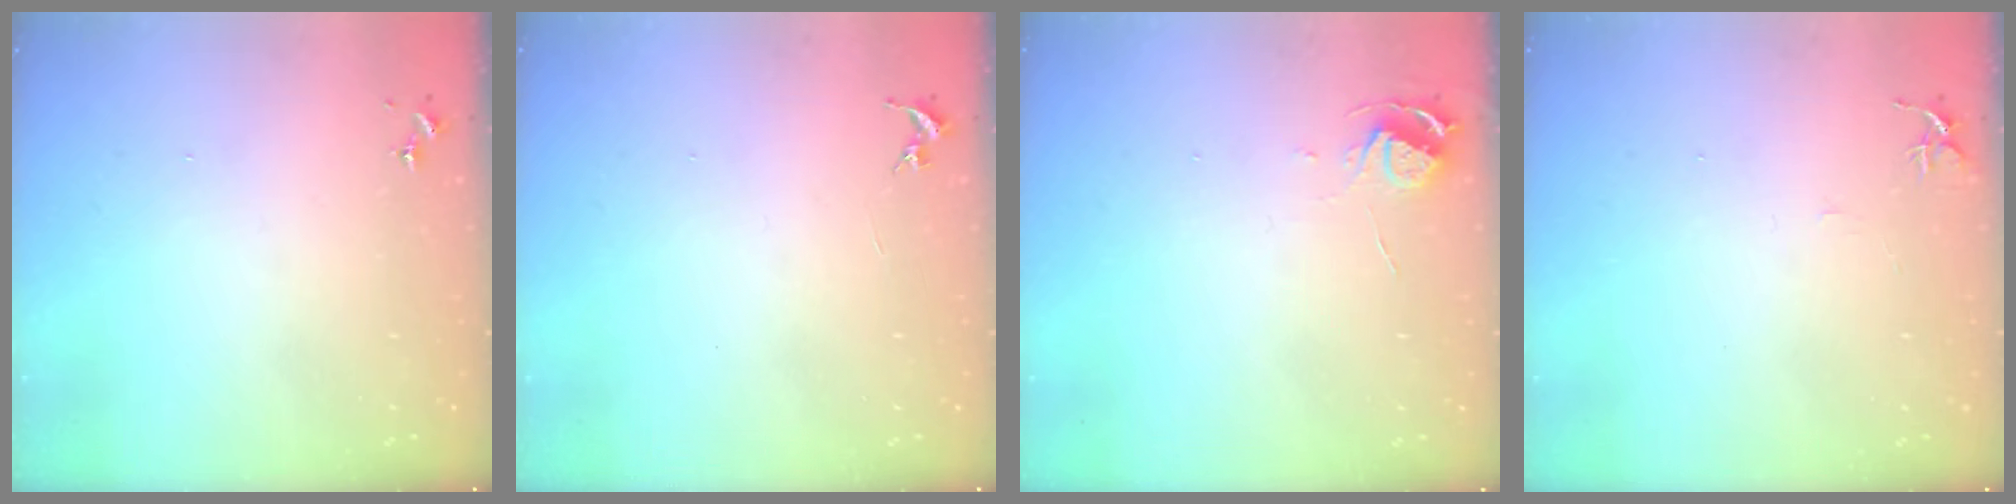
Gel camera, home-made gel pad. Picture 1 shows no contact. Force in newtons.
{"total": 0.0}
{"total": 5.5, "press": 5.4, "slide": 0.6}
{"total": 5.6, "press": 5.6, "slide": 0.5}